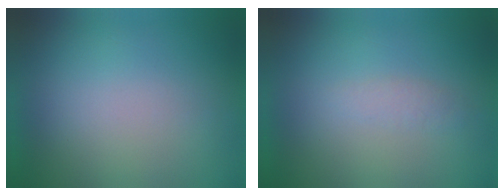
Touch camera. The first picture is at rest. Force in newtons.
{"total": 1.3}